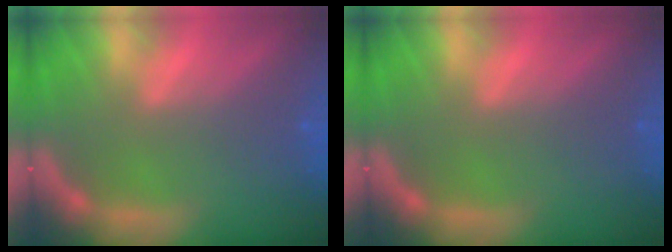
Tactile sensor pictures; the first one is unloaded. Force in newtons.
{"total": 0.0}